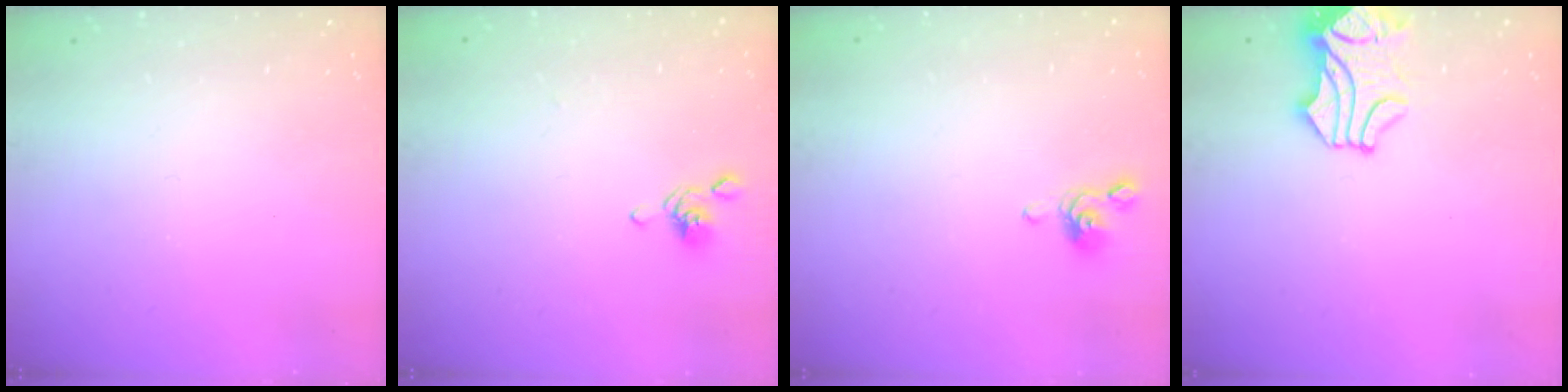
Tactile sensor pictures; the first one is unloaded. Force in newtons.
{"total": 2.6, "press": 2.5, "slide": 0.4}
{"total": 2.5, "press": 2.4, "slide": 0.6}
{"total": 1.0, "press": 0.4, "slide": 0.9}